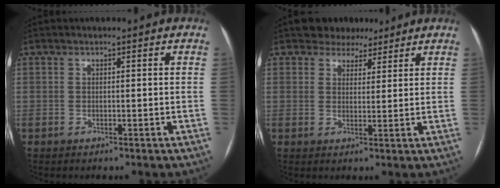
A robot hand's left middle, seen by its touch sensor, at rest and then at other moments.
{"total": 4.4, "force": [3.5, 2.6, 0.3], "torque": [0.000, 0.000, 0.049]}